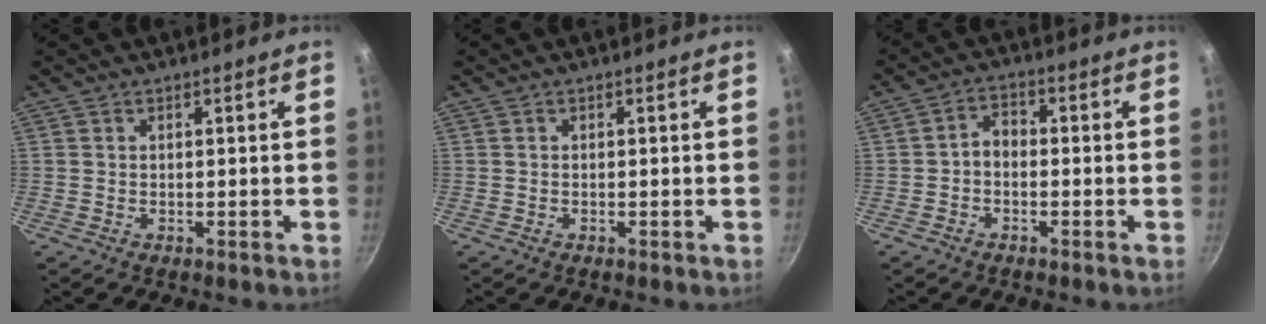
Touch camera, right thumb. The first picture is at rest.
{"total": 0.0}
{"total": 3.7, "force": [-0.9, 2.5, 2.5], "torque": [-0.032, 0.021, -0.026]}